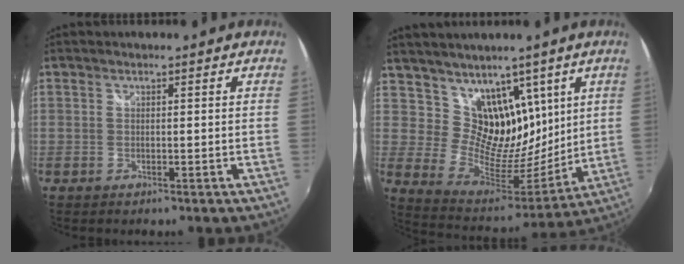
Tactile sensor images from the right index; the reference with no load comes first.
{"total": 14.7, "force": [8.3, 10.2, 6.4], "torque": [-0.101, -0.018, 0.162]}